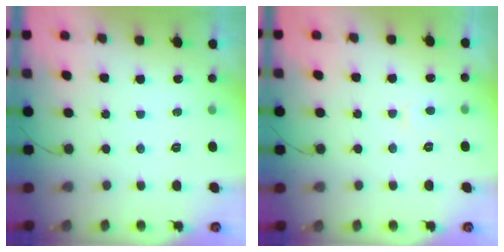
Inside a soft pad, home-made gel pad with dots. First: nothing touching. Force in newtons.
{"total": 4.0, "press": 3.9, "slide": 0.2}